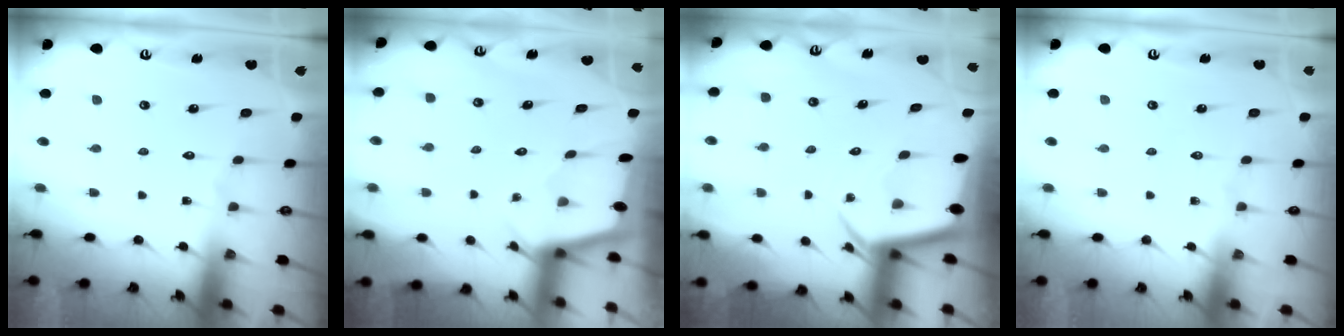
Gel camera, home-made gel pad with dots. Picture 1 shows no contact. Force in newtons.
{"total": 1.7, "press": 1.7, "slide": 0.2}
{"total": 4.1, "press": 4.0, "slide": 0.3}
{"total": 0.0}